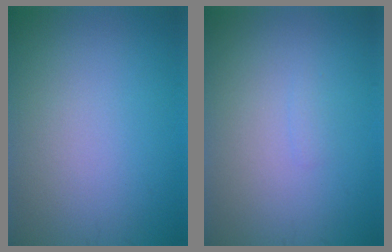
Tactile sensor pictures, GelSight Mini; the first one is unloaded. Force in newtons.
{"total": 0.5, "press": 0.5, "slide": 0.1}